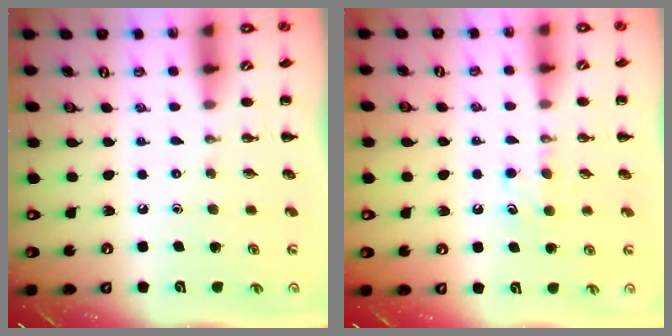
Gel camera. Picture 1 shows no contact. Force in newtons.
{"total": 5.7, "press": 5.5, "slide": 1.5}